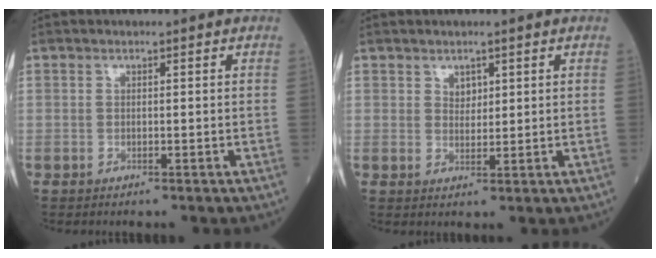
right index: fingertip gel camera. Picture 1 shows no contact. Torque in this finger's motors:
{"motor_torque": [-0.01, 0.00, 0.00, 0.00]}